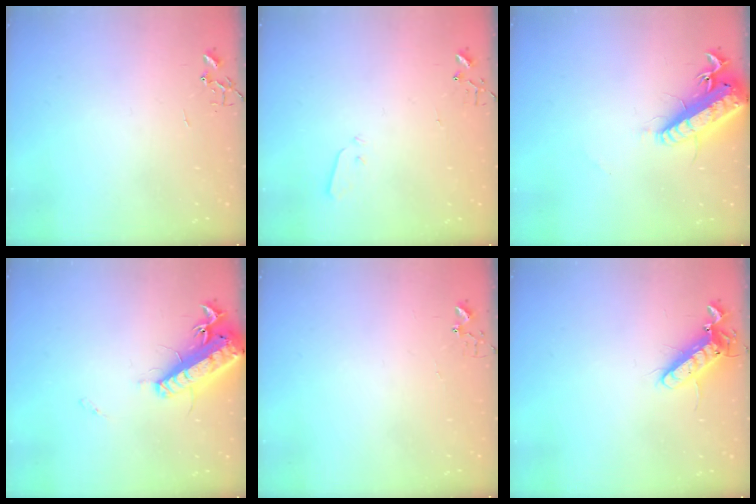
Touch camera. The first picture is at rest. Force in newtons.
{"total": 3.0, "press": 2.9, "slide": 0.7}
{"total": 18.4, "press": 18.0, "slide": 4.0}
{"total": 18.1, "press": 17.6, "slide": 4.0}
{"total": 2.9, "press": 2.9, "slide": 0.4}
{"total": 12.3, "press": 12.1, "slide": 2.1}